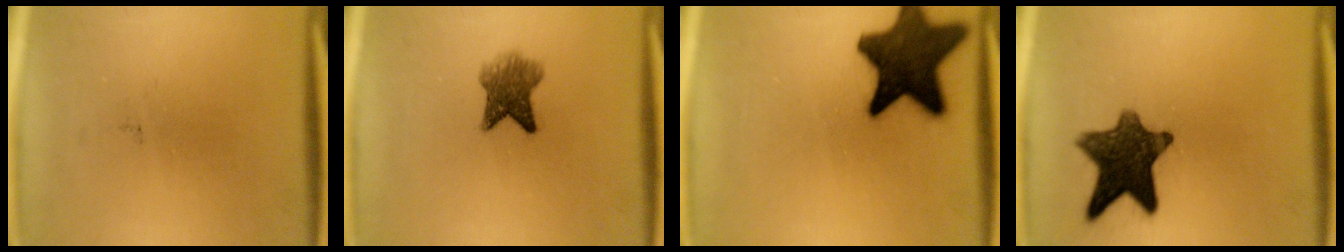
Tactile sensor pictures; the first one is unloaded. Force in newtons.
{"total": 5.2}
{"total": 15.6}
{"total": 11.5}